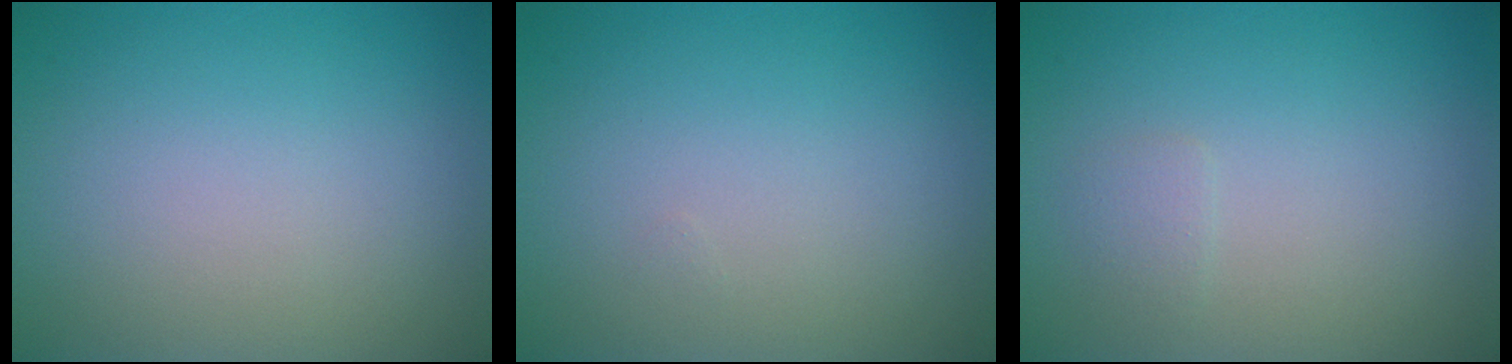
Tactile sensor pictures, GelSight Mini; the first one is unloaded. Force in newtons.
{"total": 0.0}
{"total": 0.7, "press": 0.7, "slide": 0.0}